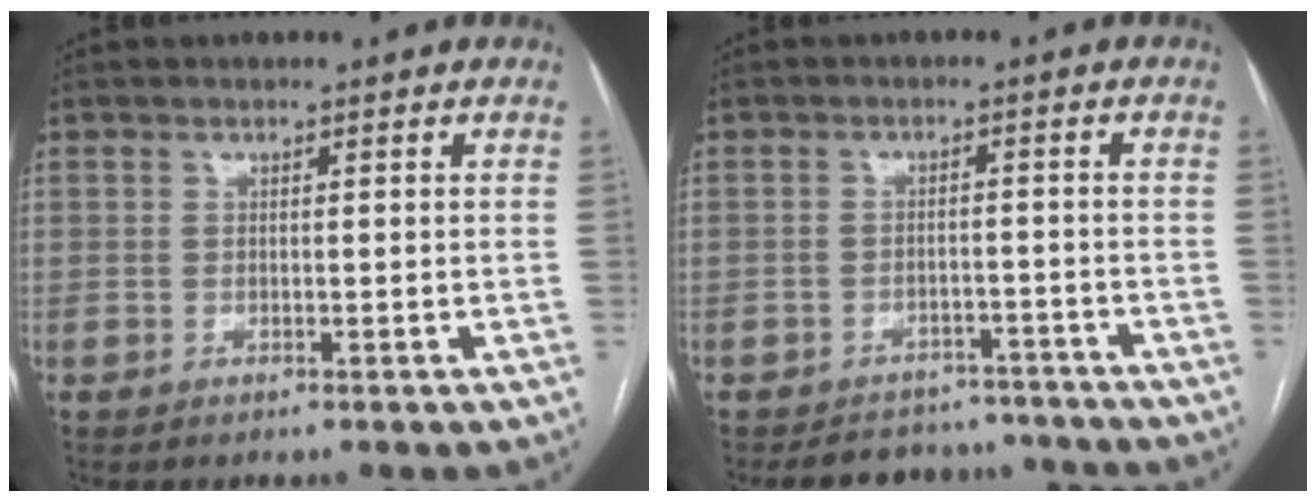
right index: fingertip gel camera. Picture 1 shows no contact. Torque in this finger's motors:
{"motor_torque": [0.20, -0.07, 0.46, 0.10]}